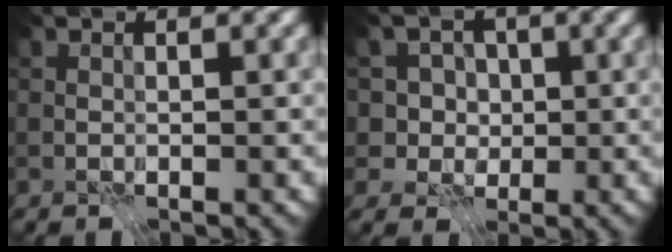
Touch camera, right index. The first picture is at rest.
{"total": 4.6, "force": [1.1, 4.2, 1.5], "torque": [-0.007, -0.001, 0.005]}